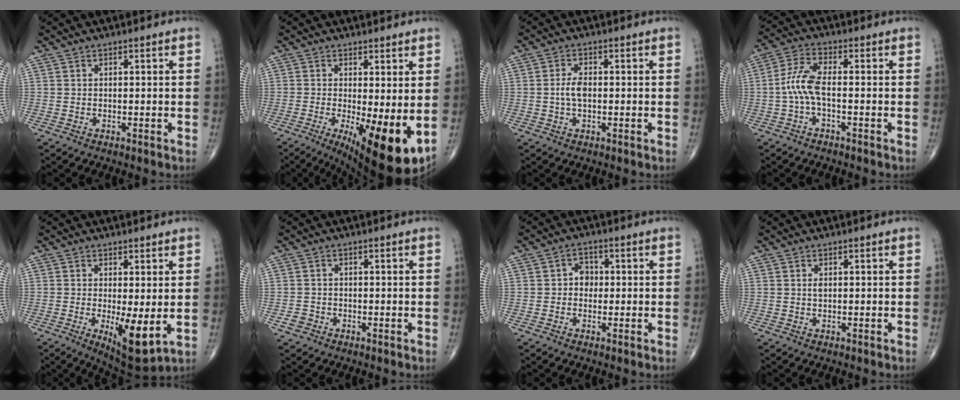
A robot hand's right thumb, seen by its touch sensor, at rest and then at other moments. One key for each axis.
{"total": 13.0, "fx": -2.3, "fy": 3.9, "fz": 12.2, "tx": -0.183, "ty": -0.027, "tz": -0.022}
{"total": 3.3, "fx": -0.2, "fy": 1.7, "fz": 2.8, "tx": -0.058, "ty": 0.005, "tz": -0.007}
{"total": 6.0, "fx": -1.1, "fy": 1.9, "fz": 5.6, "tx": -0.133, "ty": 0.020, "tz": -0.029}
{"total": 8.5, "fx": -1.2, "fy": 2.6, "fz": 8.0, "tx": -0.123, "ty": -0.027, "tz": -0.011}
{"total": 1.7, "fx": -0.8, "fy": 1.5, "fz": 0.4, "tx": -0.005, "ty": 0.006, "tz": -0.016}
{"total": 3.2, "fx": 0.0, "fy": 2.7, "fz": 1.7, "tx": -0.004, "ty": 0.008, "tz": -0.008}
{"total": 0.8, "fx": 0.2, "fy": 0.4, "fz": 0.6, "tx": -0.012, "ty": 0.000, "tz": 0.003}